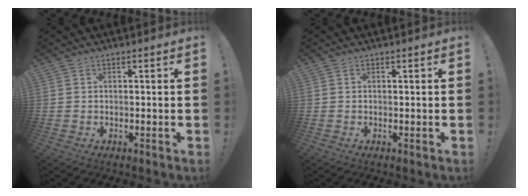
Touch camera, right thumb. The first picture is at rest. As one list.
[{"total": 0.0}]